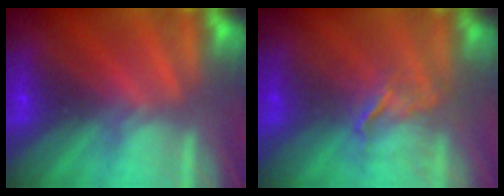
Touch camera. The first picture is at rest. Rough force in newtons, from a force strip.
{"total": 3.8}